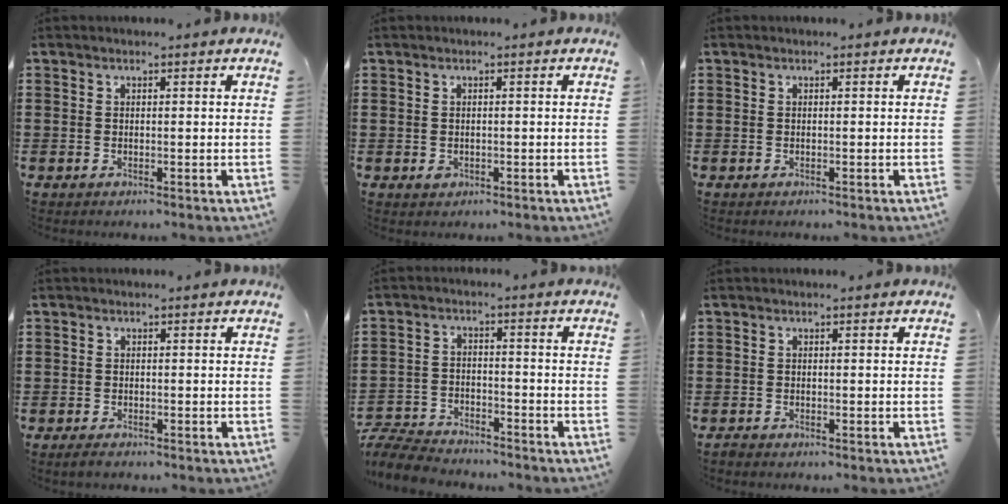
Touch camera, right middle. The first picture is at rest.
{"total": 1.0, "force": [-0.4, 0.8, 0.5], "torque": [-0.011, 0.001, -0.008]}
{"total": 0.0}
{"total": 1.1, "force": [-0.9, 0.5, 0.4], "torque": [-0.010, -0.002, -0.018]}
{"total": 7.0, "force": [-6.8, 1.2, 1.1], "torque": [-0.033, 0.009, -0.137]}
{"total": 0.8, "force": [-0.7, 0.3, 0.2], "torque": [-0.005, -0.001, -0.015]}